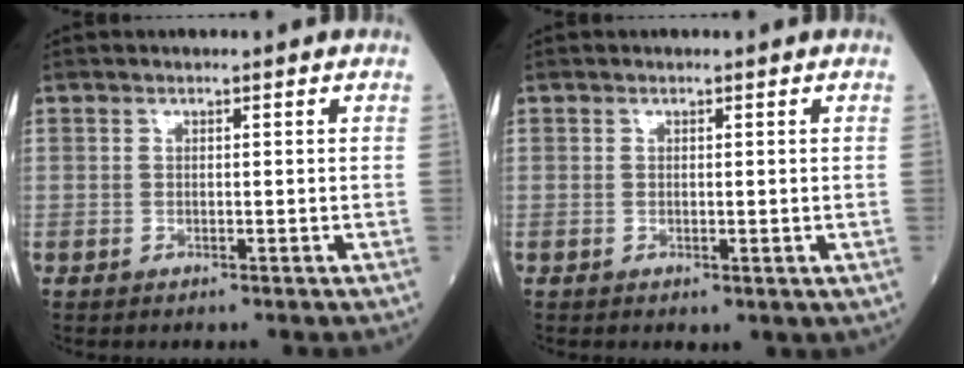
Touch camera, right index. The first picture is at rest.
{"total": 0.7, "force": [0.1, 0.5, 0.5], "torque": [-0.011, -0.005, 0.006]}